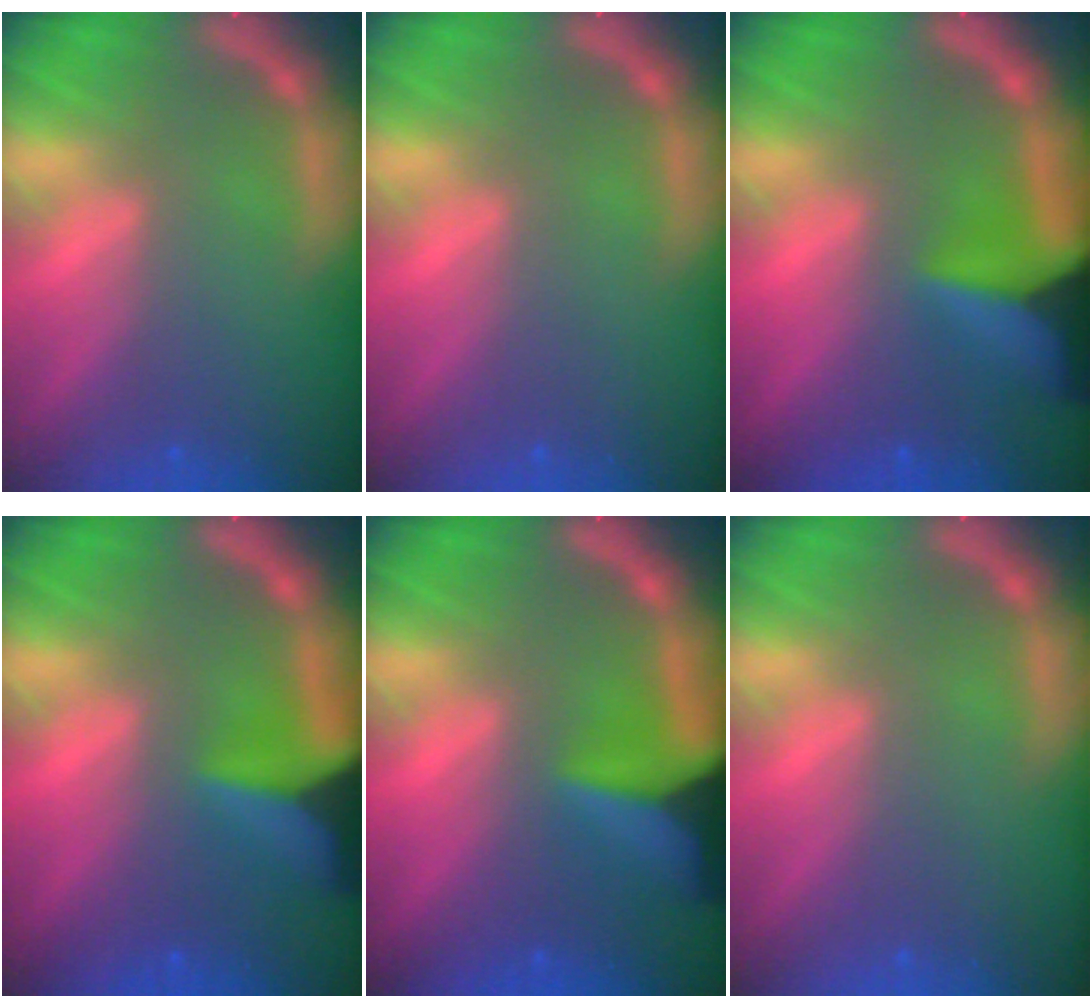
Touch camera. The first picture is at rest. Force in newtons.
{"total": 0.0}
{"total": 9.4}
{"total": 7.9}
{"total": 8.9}
{"total": 0.0}